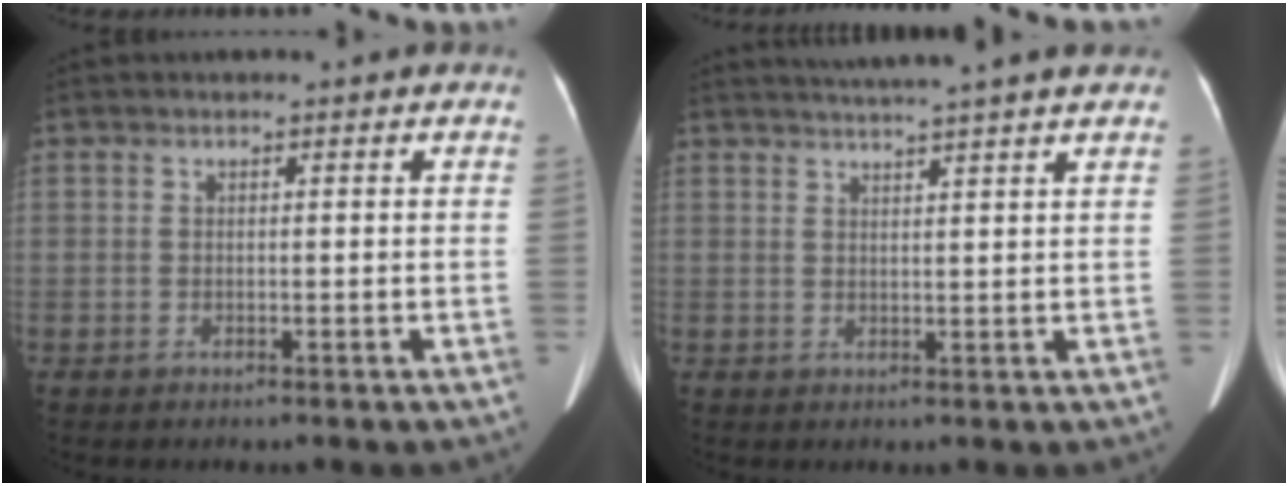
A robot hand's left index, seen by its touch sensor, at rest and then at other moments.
{"total": 9.0, "force": [7.8, -0.9, 4.4], "torque": [-0.074, 0.025, 0.095]}